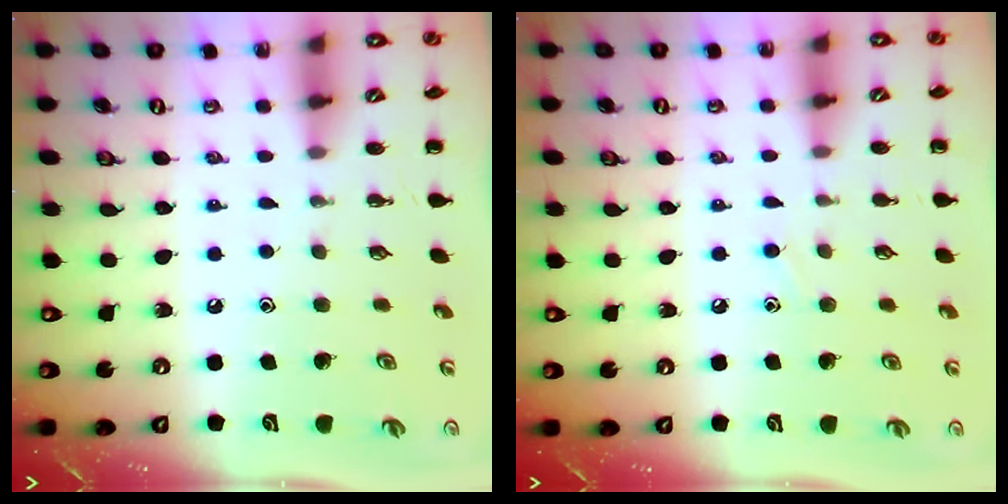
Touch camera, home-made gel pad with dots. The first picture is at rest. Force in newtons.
{"total": 6.5, "press": 6.1, "slide": 2.4}